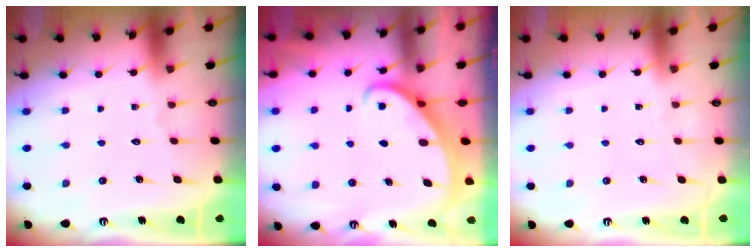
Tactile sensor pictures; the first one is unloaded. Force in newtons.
{"total": 2.3, "press": 2.3, "slide": 0.1}
{"total": 0.0}